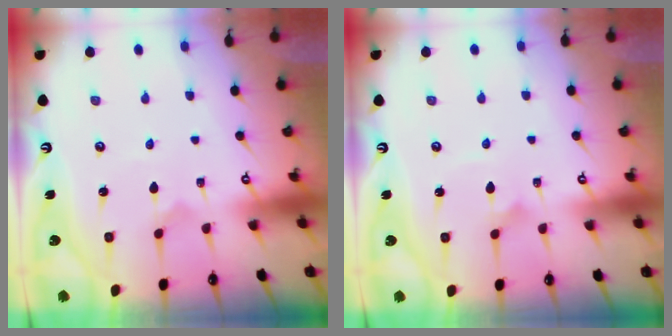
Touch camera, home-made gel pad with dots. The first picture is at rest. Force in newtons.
{"total": 1.0, "press": 1.0, "slide": 0.0}